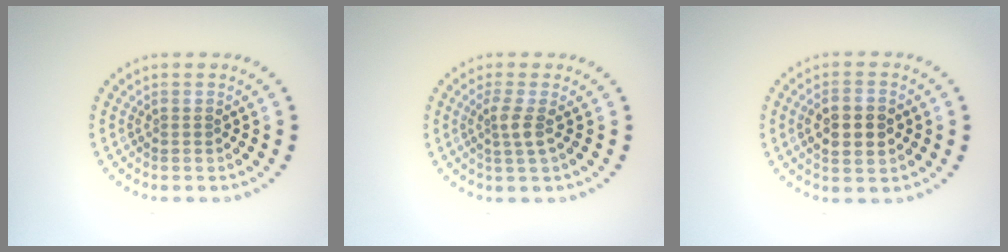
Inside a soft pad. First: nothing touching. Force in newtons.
{"total": 1.9, "press": 1.4, "slide": 1.3}
{"total": 3.4, "press": 3.4, "slide": 0.1}